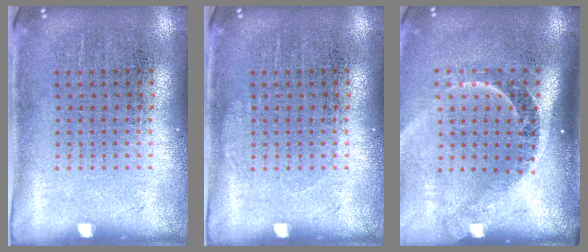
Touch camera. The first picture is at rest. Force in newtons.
{"total": 0.6, "press": 0.5, "slide": 0.1}
{"total": 2.3, "press": 1.6, "slide": 1.6}